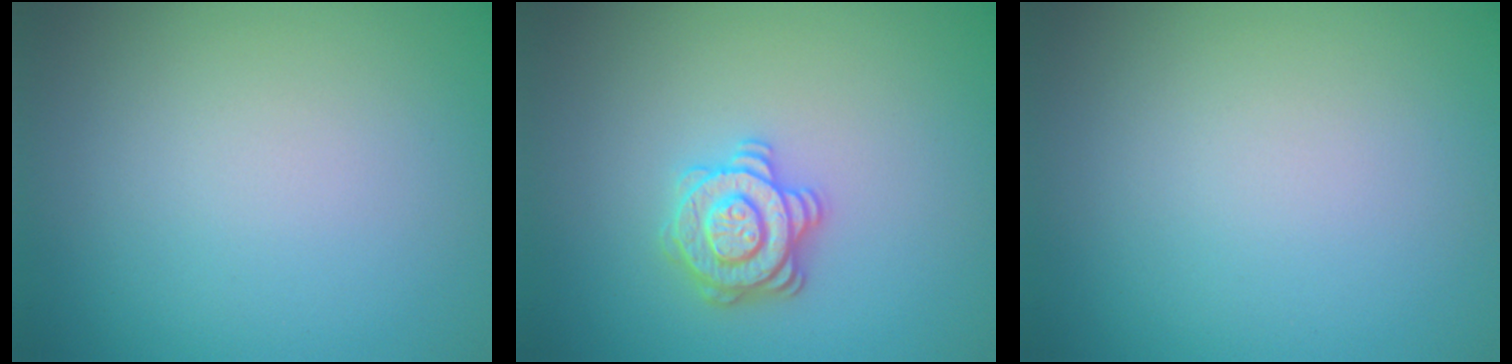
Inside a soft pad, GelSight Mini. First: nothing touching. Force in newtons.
{"total": 2.9, "press": 2.8, "slide": 0.6}
{"total": 0.0}